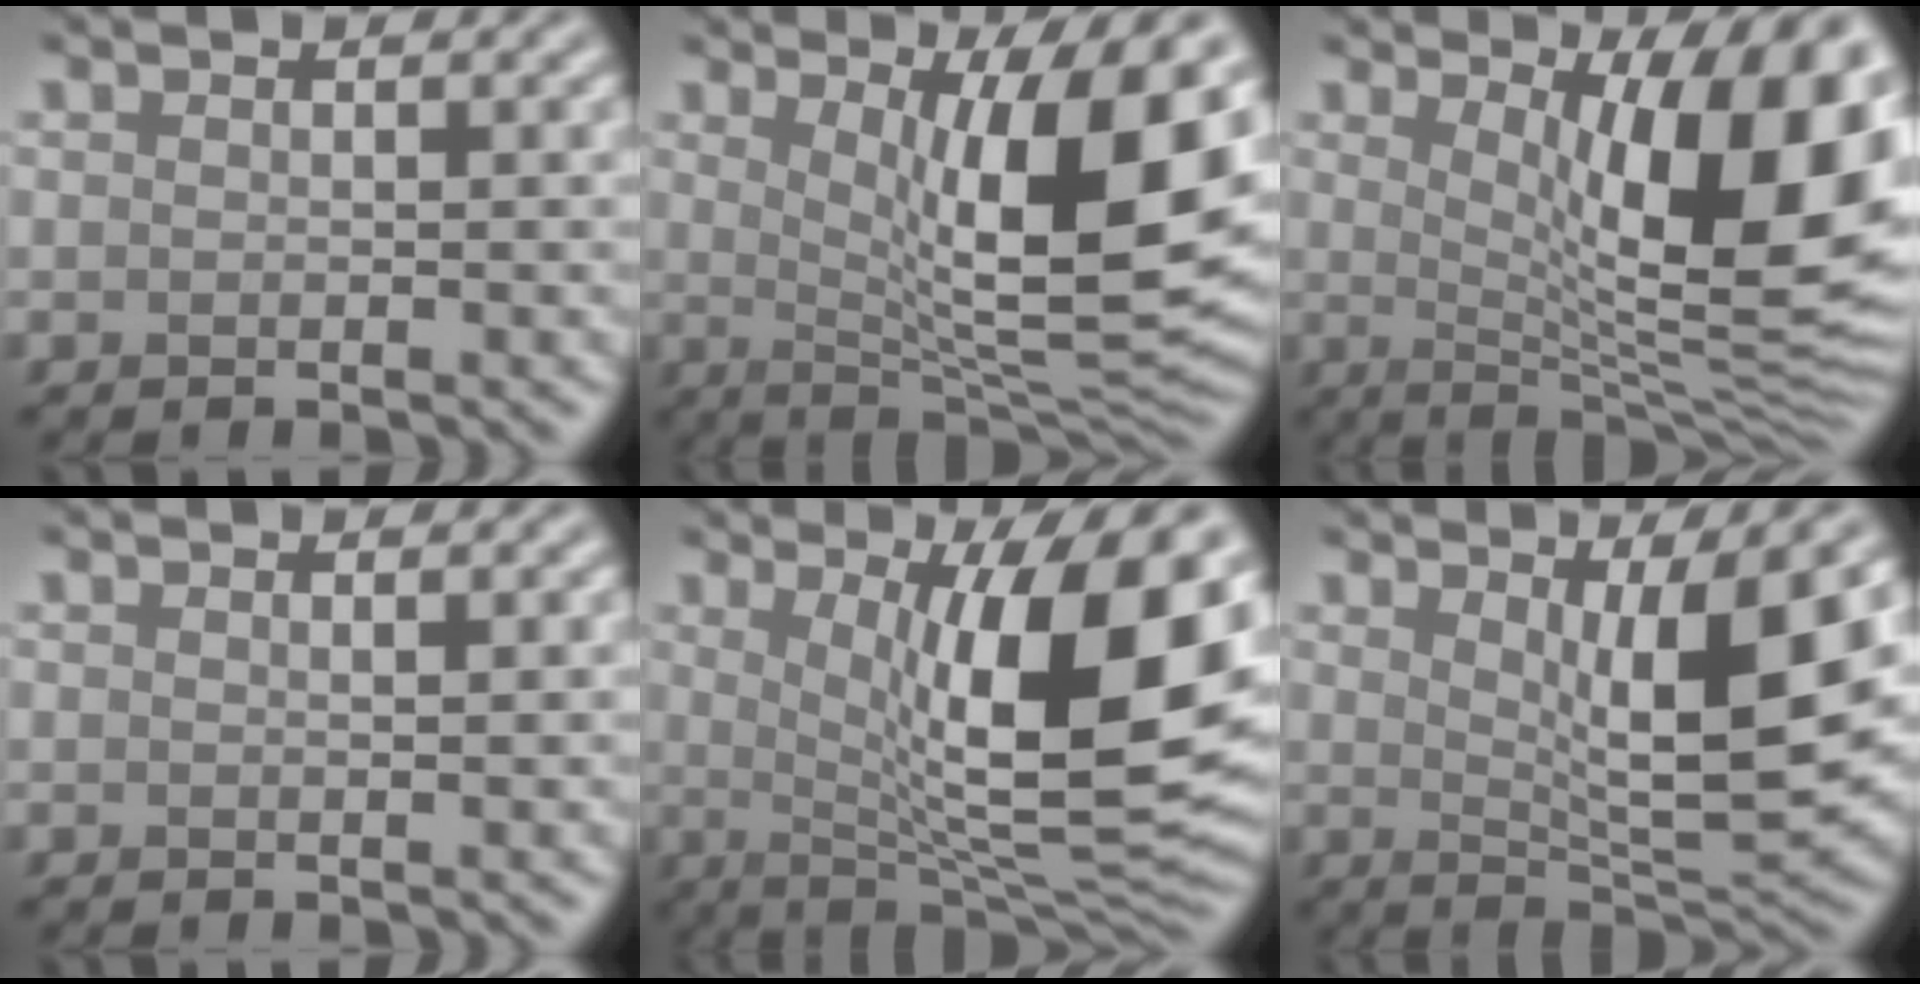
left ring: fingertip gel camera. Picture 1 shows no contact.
{"total": 12.4, "force": [2.7, 3.2, 11.6], "torque": [-0.162, -0.013, 0.049]}
{"total": 14.3, "force": [3.5, 4.3, 13.2], "torque": [-0.147, -0.008, 0.055]}
{"total": 0.5, "force": [0.3, 0.1, 0.5], "torque": [-0.003, 0.001, 0.004]}
{"total": 13.6, "force": [2.1, 3.6, 13.0], "torque": [-0.170, -0.009, 0.037]}
{"total": 8.7, "force": [1.9, 1.9, 8.2], "torque": [-0.118, -0.011, 0.036]}